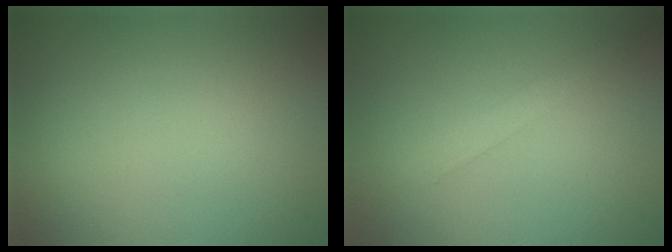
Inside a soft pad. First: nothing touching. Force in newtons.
{"total": 1.5, "press": 1.5, "slide": 0.1}